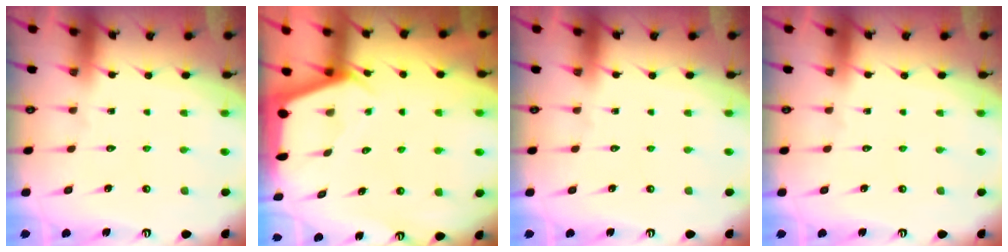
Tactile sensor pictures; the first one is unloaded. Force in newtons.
{"total": 2.5, "press": 2.5, "slide": 0.3}
{"total": 0.0}
{"total": 0.0}